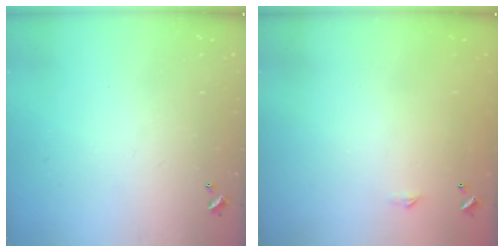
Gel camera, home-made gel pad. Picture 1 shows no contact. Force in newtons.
{"total": 2.3, "press": 2.3, "slide": 0.4}